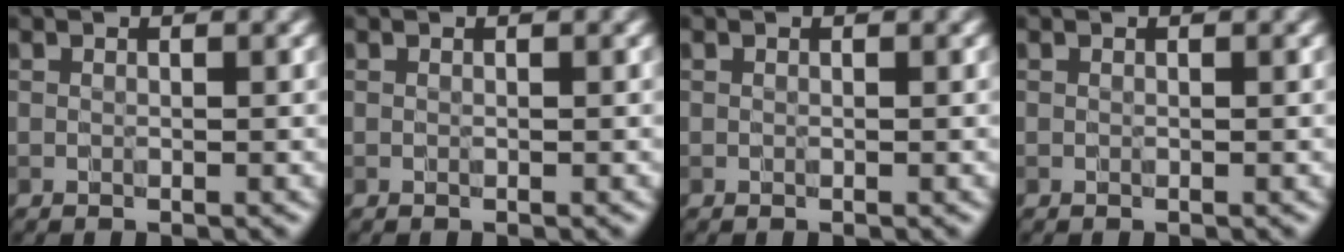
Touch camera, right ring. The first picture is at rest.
{"total": 0.0}
{"total": 0.0}
{"total": 0.0}